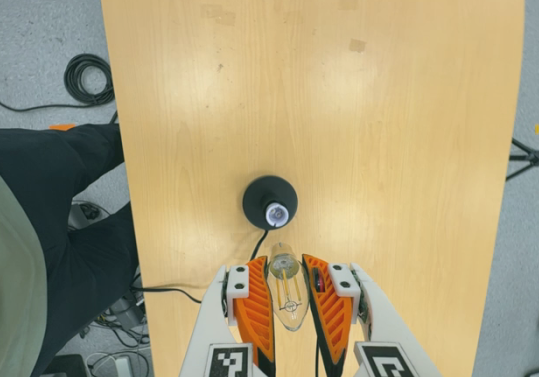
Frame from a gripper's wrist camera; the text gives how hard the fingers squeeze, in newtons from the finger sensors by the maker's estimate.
{"total": 23.8, "left": 25.8, "right": 21.7}